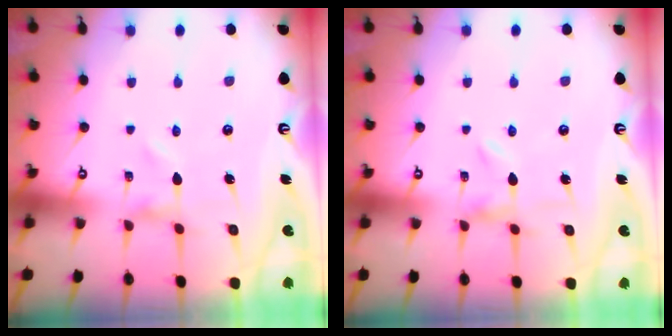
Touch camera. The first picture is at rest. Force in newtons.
{"total": 0.0}